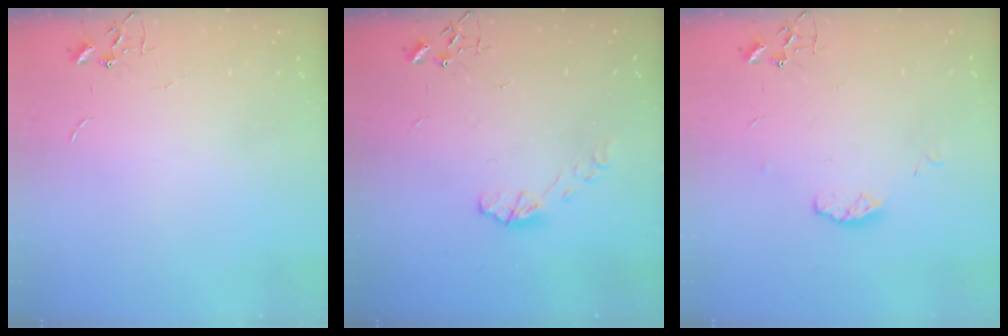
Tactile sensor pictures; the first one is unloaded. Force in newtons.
{"total": 5.7, "press": 5.7, "slide": 0.2}
{"total": 6.0, "press": 6.0, "slide": 0.5}